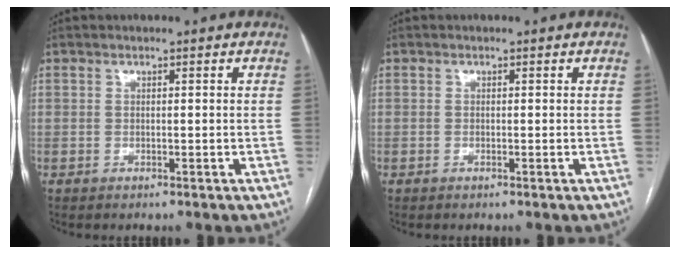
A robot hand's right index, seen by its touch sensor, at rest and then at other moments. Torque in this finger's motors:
{"motor_torque": [-0.17, 0.07, 0.09, 0.01]}